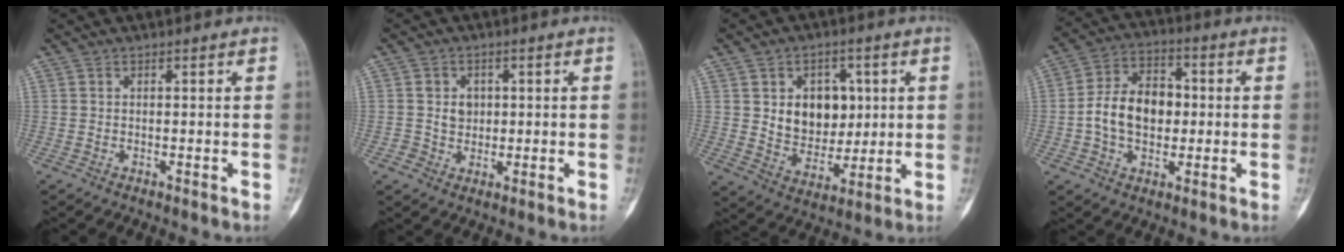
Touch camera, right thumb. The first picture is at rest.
{"total": 3.7, "force": [0.4, 3.4, 1.2], "torque": [0.011, 0.006, 0.006]}
{"total": 11.8, "force": [2.4, 8.9, 7.3], "torque": [-0.059, -0.014, 0.051]}
{"total": 12.3, "force": [-0.6, 8.6, 8.8], "torque": [-0.132, 0.025, -0.017]}